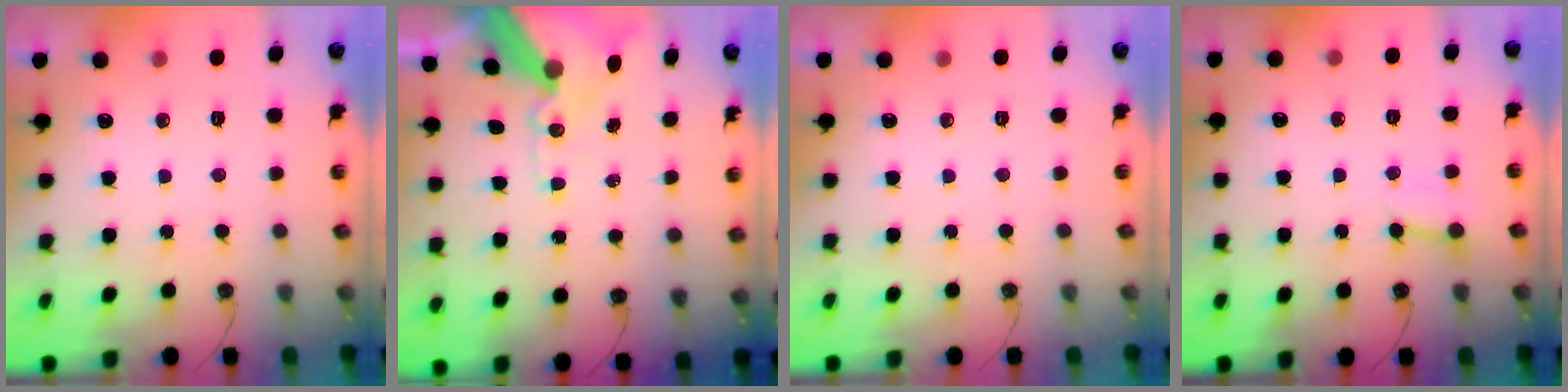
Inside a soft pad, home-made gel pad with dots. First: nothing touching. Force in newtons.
{"total": 15.2, "press": 15.0, "slide": 1.9}
{"total": 0.0}
{"total": 2.7, "press": 2.7, "slide": 0.1}